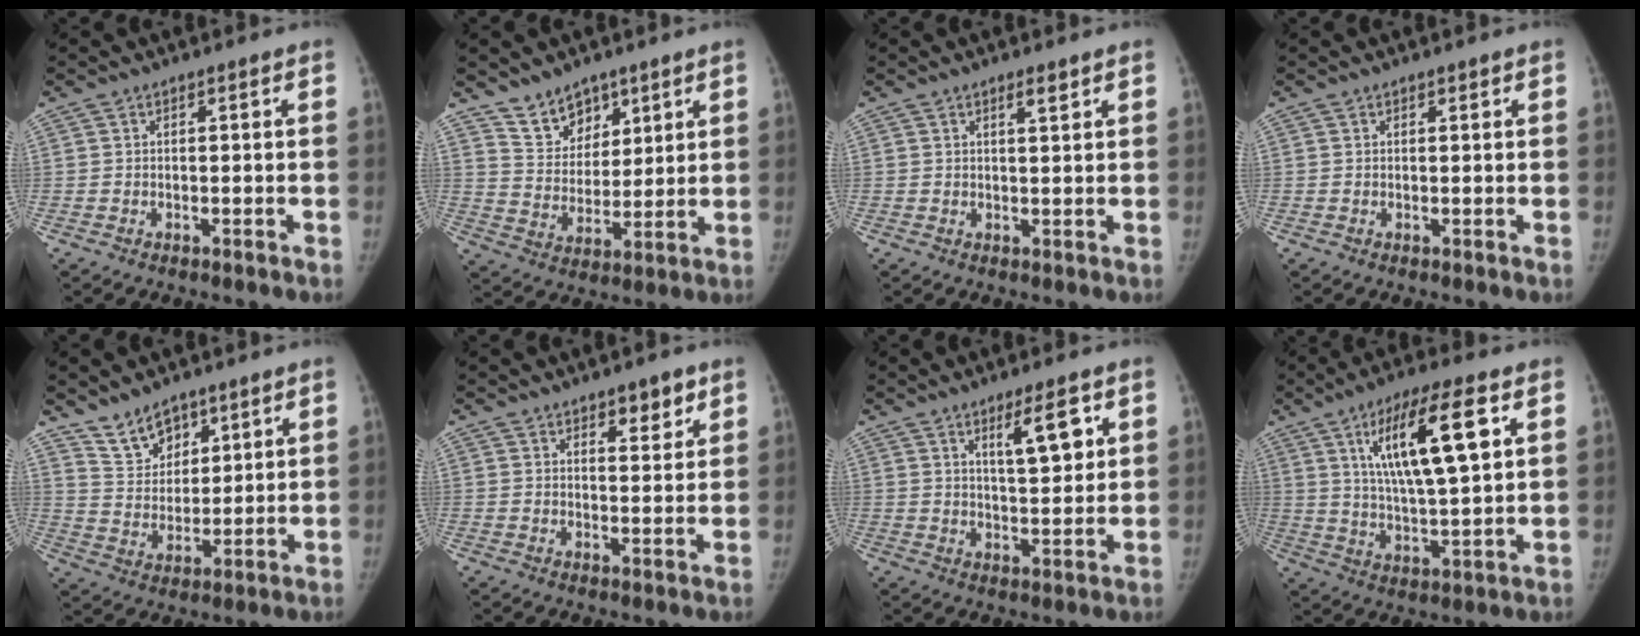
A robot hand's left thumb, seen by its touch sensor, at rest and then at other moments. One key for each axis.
{"total": 8.9, "fx": 6.6, "fy": 5.6, "fz": 2.3, "tx": 0.001, "ty": -0.051, "tz": 0.127}
{"total": 2.1, "fx": 1.4, "fy": 0.4, "fz": 1.5, "tx": -0.021, "ty": -0.009, "tz": 0.024}
{"total": 0.7, "fx": 0.5, "fy": 0.3, "fz": 0.4, "tx": -0.002, "ty": -0.003, "tz": 0.006}
{"total": 8.2, "fx": 6.2, "fy": 4.9, "fz": 2.3, "tx": -0.009, "ty": -0.043, "tz": 0.123}
{"total": 5.2, "fx": 3.3, "fy": 2.3, "fz": 3.2, "tx": -0.021, "ty": -0.020, "tz": 0.047}
{"total": 7.6, "fx": 3.6, "fy": 2.2, "fz": 6.3, "tx": -0.088, "ty": -0.026, "tz": 0.060}
{"total": 16.7, "fx": 6.2, "fy": 4.3, "fz": 14.9, "tx": -0.251, "ty": -0.016, "tz": 0.109}